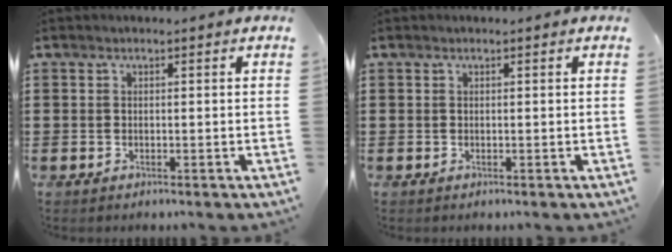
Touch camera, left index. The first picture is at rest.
{"total": 0.0}